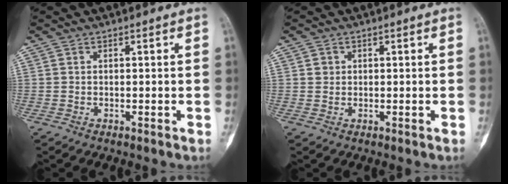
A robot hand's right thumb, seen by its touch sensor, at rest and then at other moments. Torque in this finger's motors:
{"motor_torque": [0.35, 0.62, 0.26, -0.19, 0.03]}